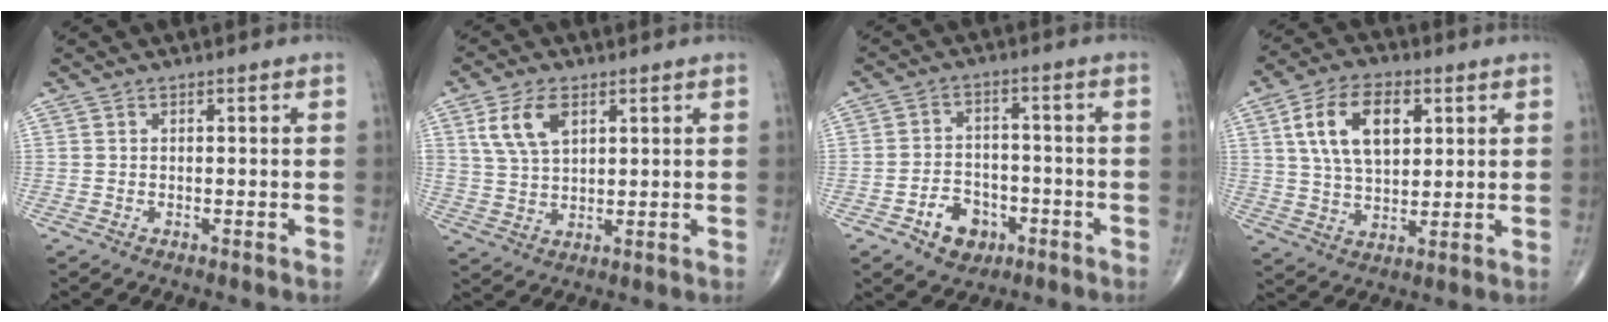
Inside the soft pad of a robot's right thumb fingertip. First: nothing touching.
{"total": 8.2, "force": [3.5, 4.6, 5.9], "torque": [-0.109, -0.009, 0.072]}
{"total": 7.7, "force": [-3.6, 5.7, 3.8], "torque": [-0.035, 0.028, -0.057]}
{"total": 13.3, "force": [4.2, 7.6, 10.1], "torque": [-0.167, -0.005, 0.079]}